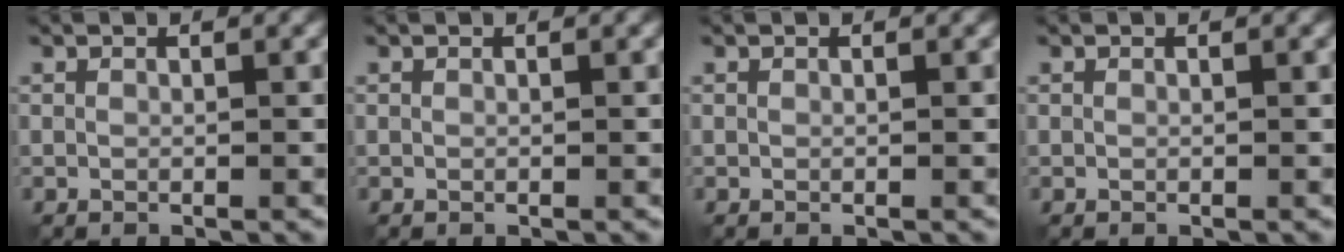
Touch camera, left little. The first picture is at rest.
{"total": 0.0}
{"total": 0.0}
{"total": 0.0}